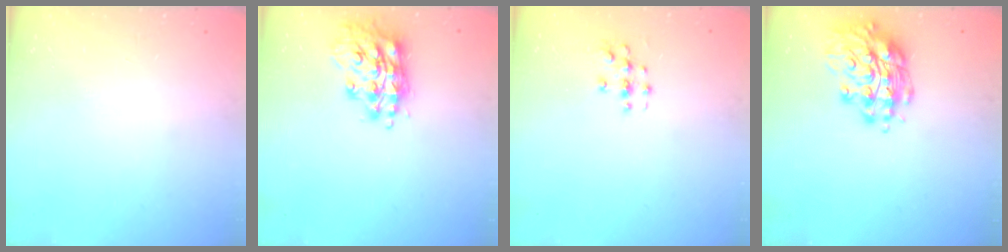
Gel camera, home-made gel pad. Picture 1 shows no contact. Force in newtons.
{"total": 15.5, "press": 15.5, "slide": 1.4}
{"total": 3.1, "press": 3.0, "slide": 0.3}
{"total": 15.2, "press": 15.2, "slide": 0.8}